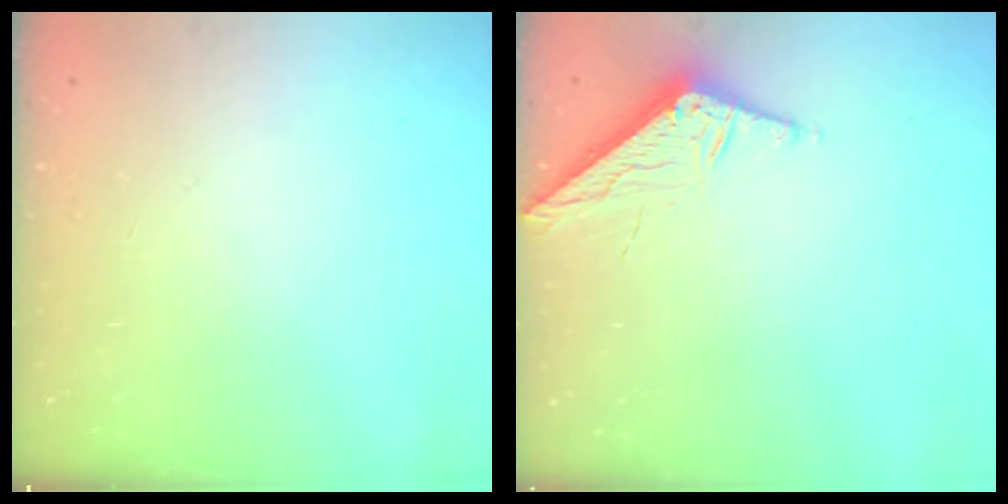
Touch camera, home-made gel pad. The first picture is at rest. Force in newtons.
{"total": 6.6, "press": 6.6, "slide": 0.1}